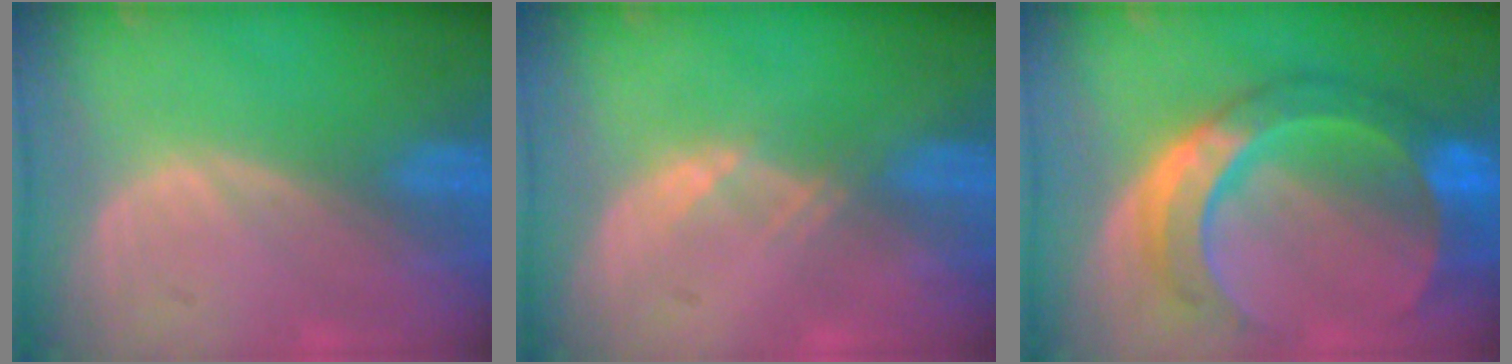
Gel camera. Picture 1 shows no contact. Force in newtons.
{"total": 1.1, "press": 1.0, "slide": 0.2}
{"total": 10.0, "press": 10.0, "slide": 0.9}